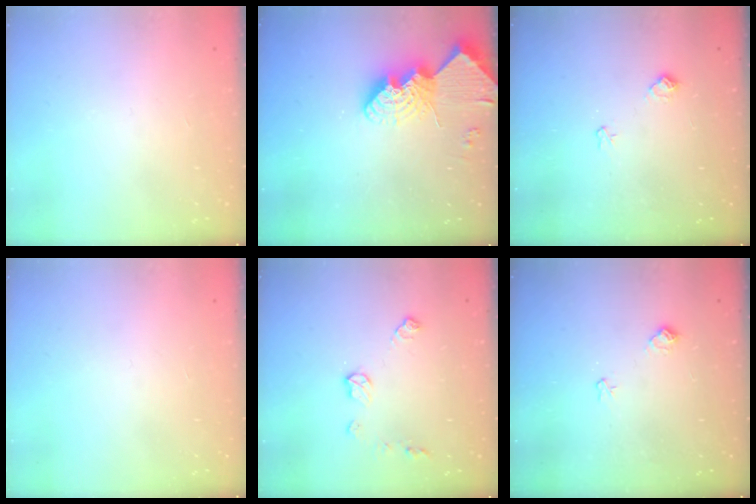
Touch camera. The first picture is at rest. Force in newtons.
{"total": 12.9, "press": 12.9, "slide": 1.3}
{"total": 7.8, "press": 7.8, "slide": 0.8}
{"total": 0.0}
{"total": 7.0, "press": 7.0, "slide": 0.4}
{"total": 7.8, "press": 7.8, "slide": 0.8}